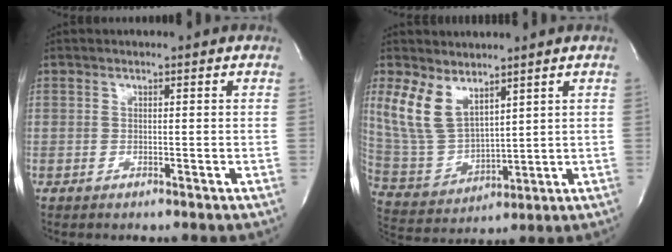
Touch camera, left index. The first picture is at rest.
{"total": 9.1, "force": [5.2, 4.6, 5.8], "torque": [-0.137, -0.002, 0.121]}